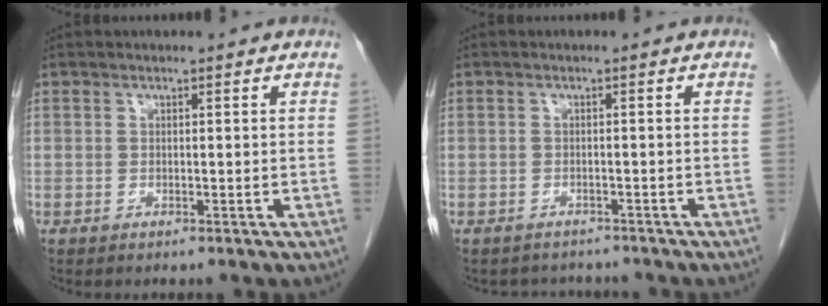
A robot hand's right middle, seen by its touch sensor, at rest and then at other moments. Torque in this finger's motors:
{"motor_torque": [0.01, -0.01, 0.00, 0.00]}